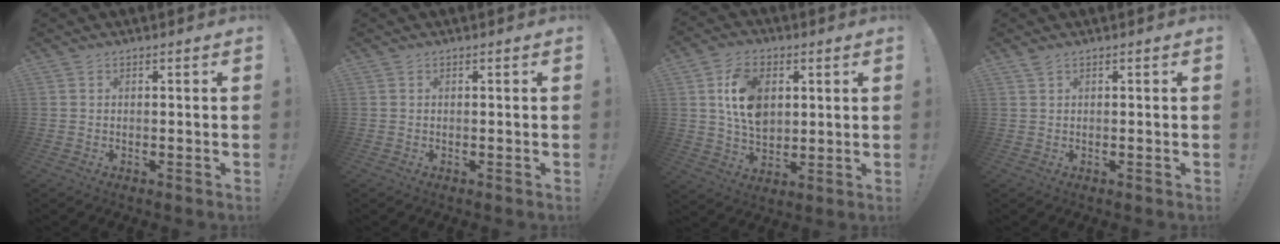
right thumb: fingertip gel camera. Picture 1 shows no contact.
{"total": 0.0}
{"total": 13.3, "force": [3.6, 9.6, 8.4], "torque": [-0.136, 0.007, 0.070]}
{"total": 1.1, "force": [0.9, 0.2, 0.6], "torque": [-0.006, -0.003, 0.015]}